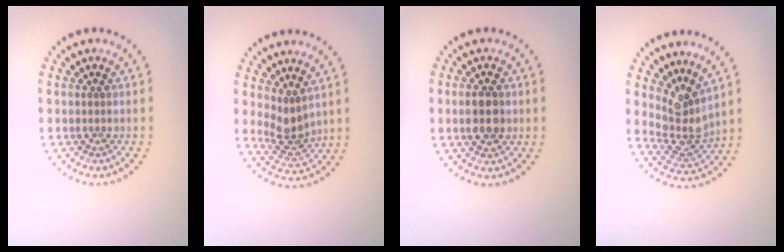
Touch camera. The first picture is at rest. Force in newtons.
{"total": 2.7, "press": 2.0, "slide": 1.7}
{"total": 3.2, "press": 3.2, "slide": 0.1}
{"total": 3.7, "press": 2.6, "slide": 2.6}